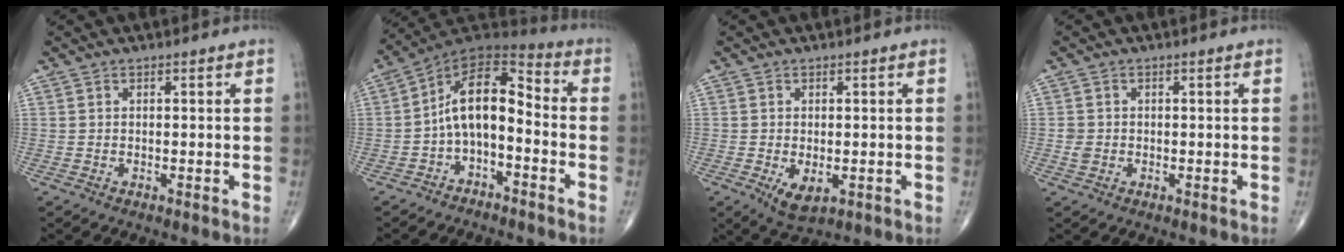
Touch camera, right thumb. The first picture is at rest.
{"total": 12.0, "force": [-2.7, 6.3, 9.8], "torque": [-0.150, 0.076, -0.058]}
{"total": 4.6, "force": [-1.2, 2.5, 3.7], "torque": [-0.060, -0.011, -0.011]}
{"total": 1.8, "force": [-0.3, 1.6, 0.8], "torque": [-0.011, 0.003, -0.005]}